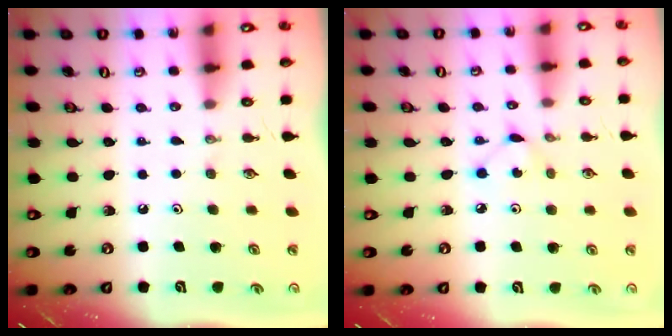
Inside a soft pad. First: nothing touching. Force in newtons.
{"total": 4.2, "press": 4.1, "slide": 0.5}